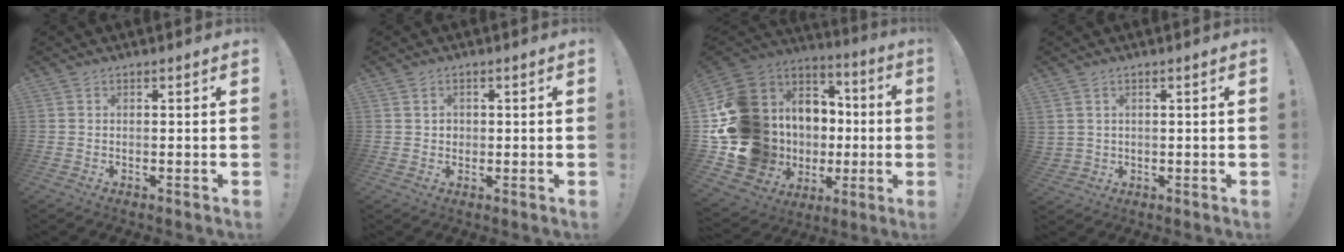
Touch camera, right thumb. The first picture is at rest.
{"total": 2.2, "force": [0.5, 2.0, 0.6], "torque": [-0.006, 0.001, 0.007]}
{"total": 21.3, "force": [-0.4, 17.4, 12.2], "torque": [-0.238, -0.040, 0.082]}
{"total": 2.6, "force": [1.5, 2.1, 0.6], "torque": [-0.009, -0.005, 0.030]}